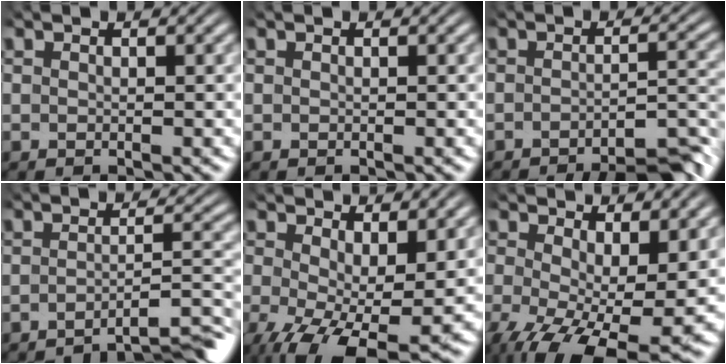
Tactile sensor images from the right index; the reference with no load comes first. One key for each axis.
{"total": 0.0}
{"total": 8.2, "fx": -6.9, "fy": 1.9, "fz": 4.1, "tx": -0.033, "ty": -0.019, "tz": -0.099}
{"total": 7.4, "fx": -6.1, "fy": 1.3, "fz": 4.1, "tx": -0.040, "ty": -0.019, "tz": -0.087}
{"total": 6.4, "fx": -2.4, "fy": 3.1, "fz": 5.1, "tx": -0.097, "ty": -0.058, "tz": -0.010}
{"total": 7.7, "fx": -3.4, "fy": 3.7, "fz": 5.8, "tx": -0.112, "ty": -0.068, "tz": -0.023}